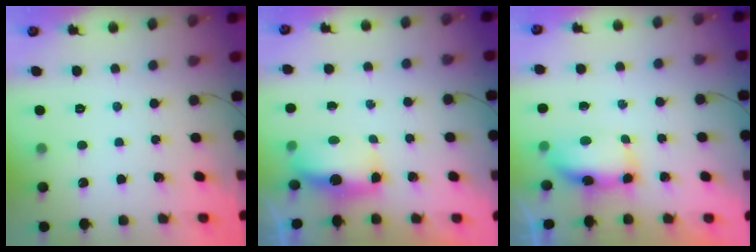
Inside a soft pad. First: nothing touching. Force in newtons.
{"total": 7.6, "press": 7.5, "slide": 0.8}
{"total": 7.9, "press": 7.5, "slide": 2.5}